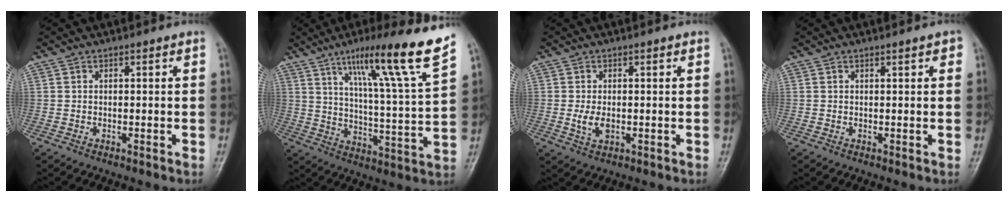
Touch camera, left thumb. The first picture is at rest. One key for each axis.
{"total": 18.2, "fx": 11.5, "fy": 0.0, "fz": 14.1, "tx": -0.203, "ty": -0.056, "tz": 0.175}
{"total": 3.2, "fx": -0.3, "fy": 1.9, "fz": 2.6, "tx": -0.052, "ty": -0.007, "tz": -0.004}
{"total": 1.1, "fx": 0.6, "fy": 0.3, "fz": 0.9, "tx": -0.010, "ty": 0.001, "tz": 0.005}